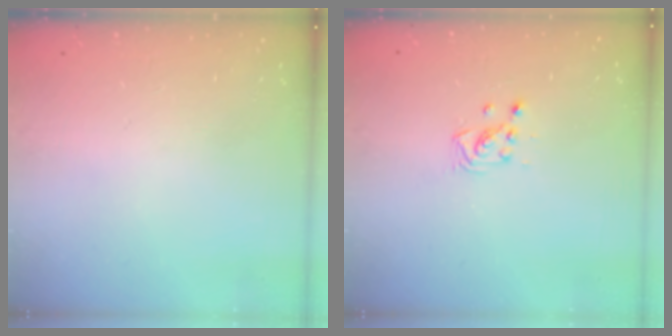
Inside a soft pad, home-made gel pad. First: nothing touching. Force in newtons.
{"total": 3.6, "press": 3.6, "slide": 0.3}